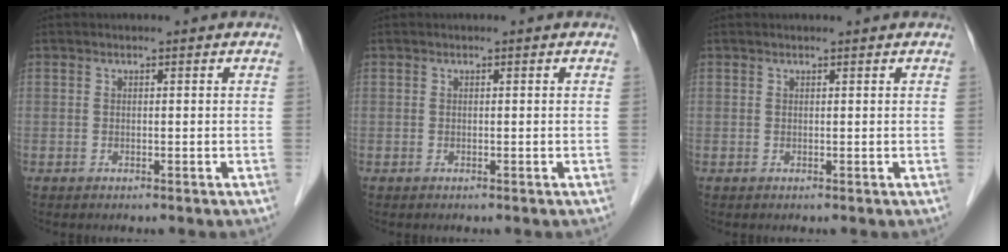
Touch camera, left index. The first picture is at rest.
{"total": 0.0}
{"total": 0.9, "force": [0.9, 0.0, 0.3], "torque": [-0.007, 0.012, 0.015]}